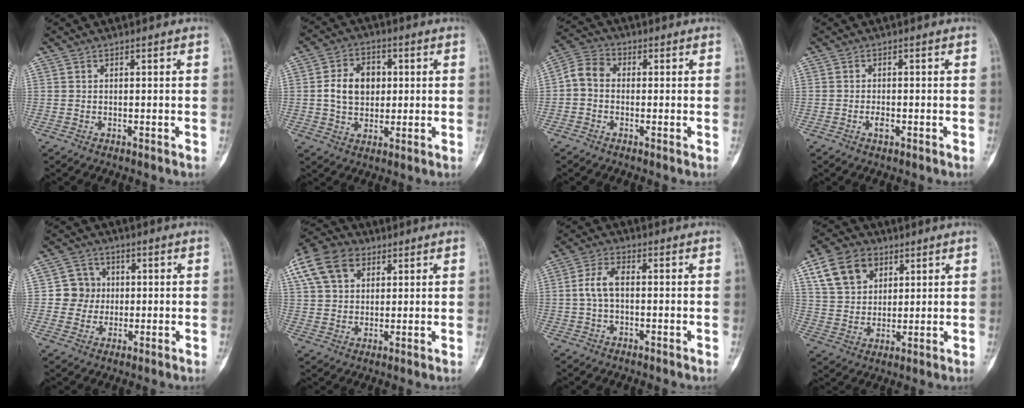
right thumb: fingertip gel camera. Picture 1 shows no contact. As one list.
[{"total": 9.3, "force": [0.9, 7.0, 6.0], "torque": [-0.076, 0.008, 0.013]}, {"total": 5.1, "force": [-0.5, 4.0, 3.1], "torque": [-0.048, 0.018, -0.026]}, {"total": 1.6, "force": [-0.7, 0.7, 1.3], "torque": [-0.023, 0.002, -0.013]}, {"total": 5.9, "force": [0.2, 5.8, 1.1], "torque": [0.023, 0.012, -0.004]}, {"total": 18.8, "force": [8.8, 13.2, 10.1], "torque": [-0.224, 0.035, 0.162]}, {"total": 4.8, "force": [-0.1, 2.5, 4.1], "torque": [-0.088, 0.016, -0.005]}, {"total": 12.0, "force": [5.7, 8.6, 6.2], "torque": [-0.084, -0.012, 0.108]}]